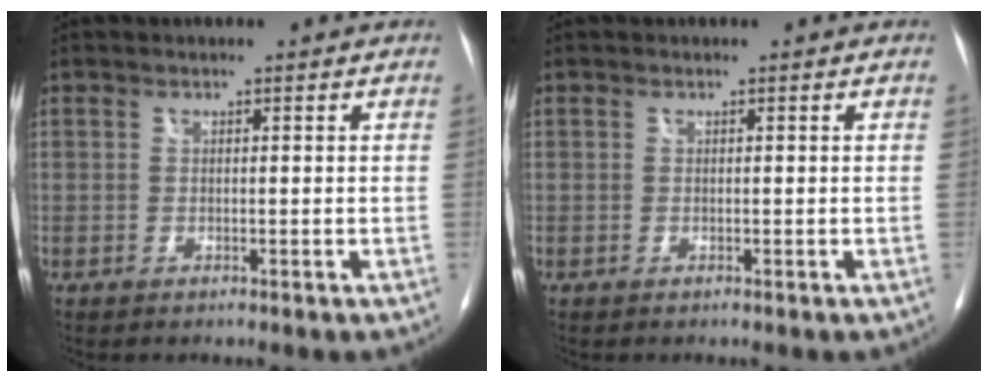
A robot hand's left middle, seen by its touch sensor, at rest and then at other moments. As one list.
[{"total": 0.0}]